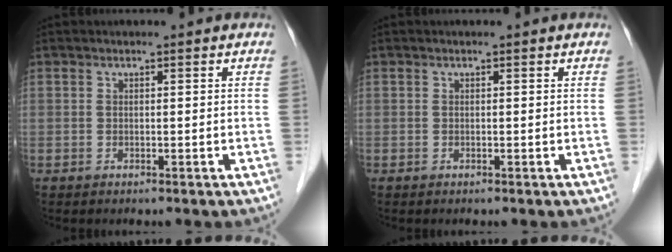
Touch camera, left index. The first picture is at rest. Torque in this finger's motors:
{"motor_torque": [0.00, 0.00, 0.01, 0.00]}